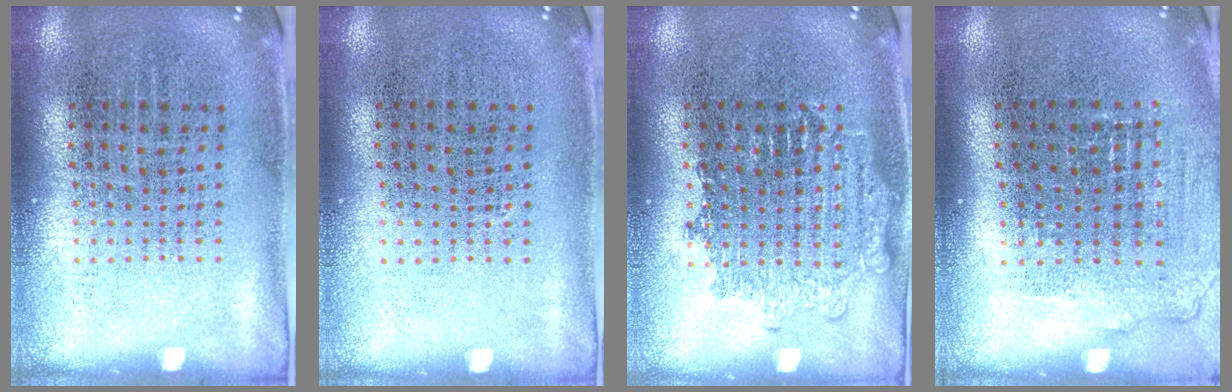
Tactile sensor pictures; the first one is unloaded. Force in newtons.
{"total": 0.0}
{"total": 2.0, "press": 1.9, "slide": 0.4}
{"total": 1.0, "press": 1.0, "slide": 0.4}